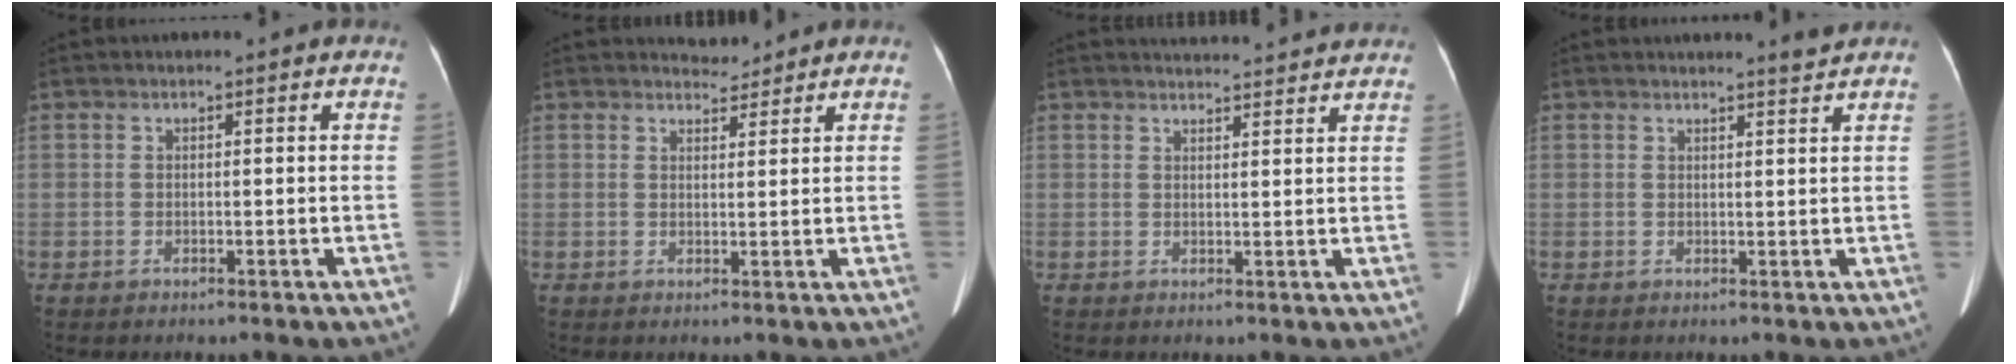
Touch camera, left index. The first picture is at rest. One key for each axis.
{"total": 2.1, "fx": 2.1, "fy": 0.3, "fz": -0.3, "tx": 0.000, "ty": -0.001, "tz": 0.035}
{"total": 9.0, "fx": 8.8, "fy": 0.6, "fz": 2.0, "tx": -0.023, "ty": 0.017, "tz": 0.097}
{"total": 1.8, "fx": 1.7, "fy": -0.7, "fz": 0.1, "tx": -0.014, "ty": -0.011, "tz": 0.026}